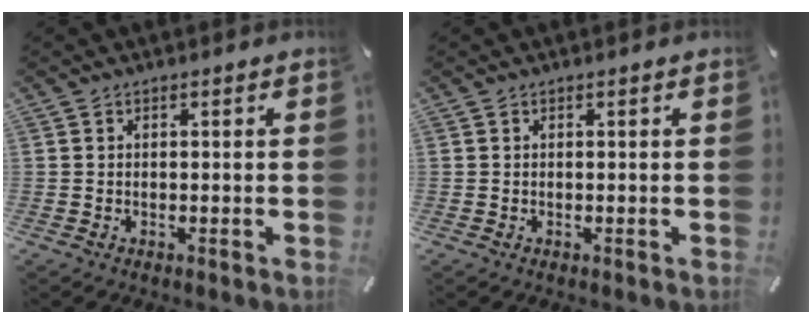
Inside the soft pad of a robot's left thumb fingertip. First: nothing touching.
{"total": 0.0}